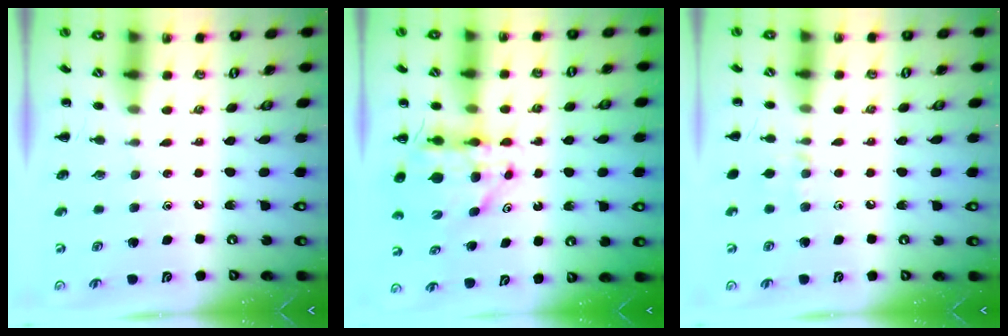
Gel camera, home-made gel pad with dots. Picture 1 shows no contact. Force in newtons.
{"total": 8.8, "press": 8.3, "slide": 3.0}
{"total": 5.5, "press": 5.1, "slide": 1.8}